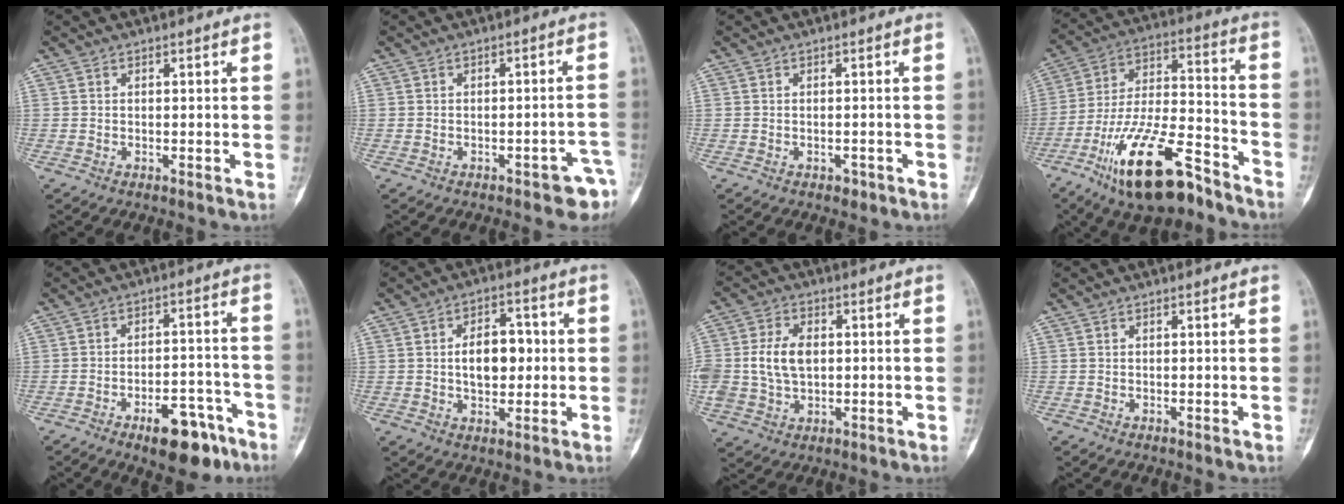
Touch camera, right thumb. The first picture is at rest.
{"total": 5.9, "force": [-3.3, 2.4, 4.2], "torque": [-0.033, 0.029, -0.036]}
{"total": 1.3, "force": [-0.8, 0.9, 0.6], "torque": [-0.007, 0.007, -0.008]}
{"total": 20.8, "force": [-13.0, 7.5, 14.4], "torque": [-0.269, 0.075, -0.228]}
{"total": 11.6, "force": [-6.9, 5.1, 7.8], "torque": [-0.087, 0.050, -0.095]}
{"total": 8.8, "force": [0.3, 5.4, 6.9], "torque": [-0.079, 0.013, 0.004]}
{"total": 8.9, "force": [0.4, 6.2, 6.4], "torque": [-0.121, 0.008, 0.012]}
{"total": 0.0}